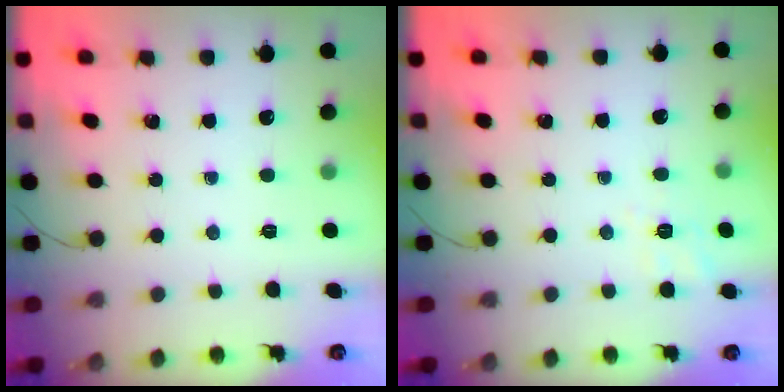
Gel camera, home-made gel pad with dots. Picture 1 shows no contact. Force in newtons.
{"total": 2.1, "press": 0.1, "slide": 2.1}